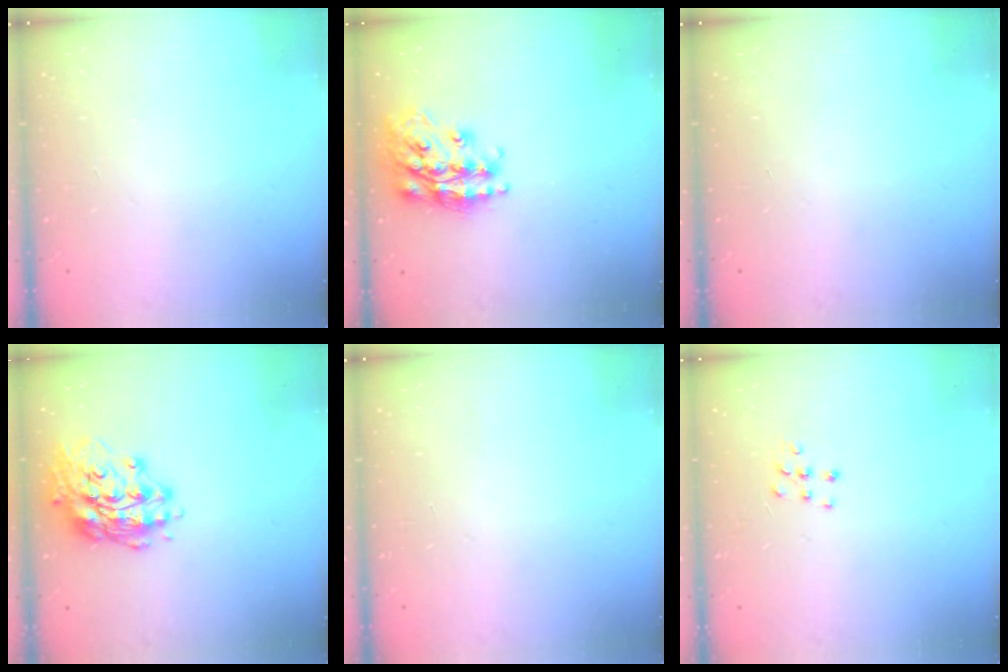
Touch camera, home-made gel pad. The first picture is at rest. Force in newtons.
{"total": 17.9, "press": 17.8, "slide": 1.3}
{"total": 0.0}
{"total": 15.0, "press": 14.7, "slide": 2.6}
{"total": 0.0}
{"total": 5.3, "press": 5.3, "slide": 0.5}